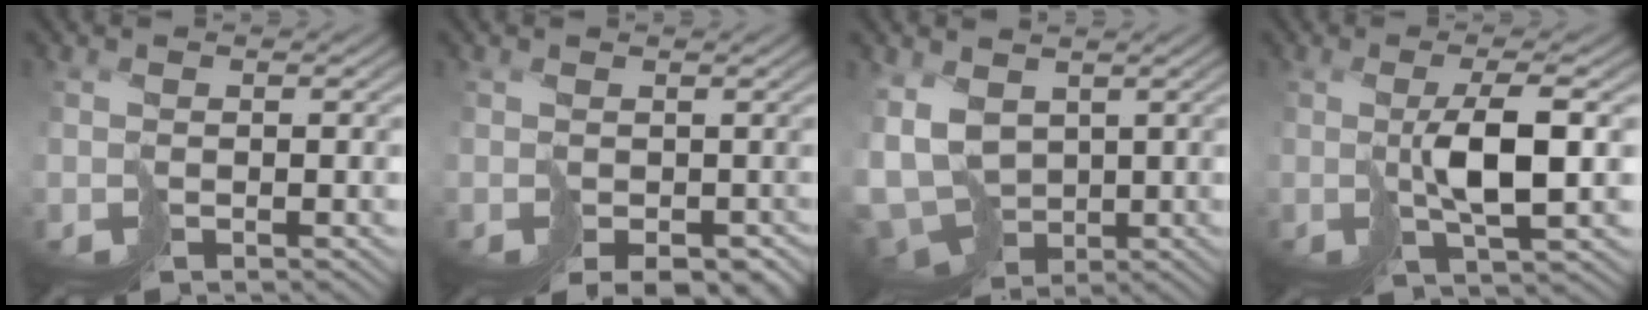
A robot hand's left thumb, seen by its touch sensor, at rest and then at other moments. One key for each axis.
{"total": 3.8, "fx": -1.4, "fy": 2.8, "fz": 2.1, "tx": -0.034, "ty": -0.017, "tz": -0.005}
{"total": 9.5, "fx": -0.8, "fy": 7.1, "fz": 6.2, "tx": -0.160, "ty": -0.037, "tz": -0.004}
{"total": 4.5, "fx": 1.5, "fy": 0.3, "fz": 4.2, "tx": -0.084, "ty": 0.004, "tz": 0.033}